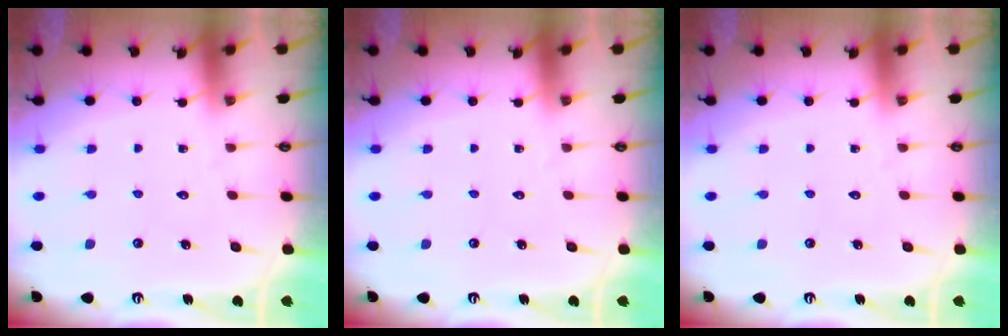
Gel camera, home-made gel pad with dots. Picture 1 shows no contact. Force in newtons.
{"total": 0.0}
{"total": 0.0}